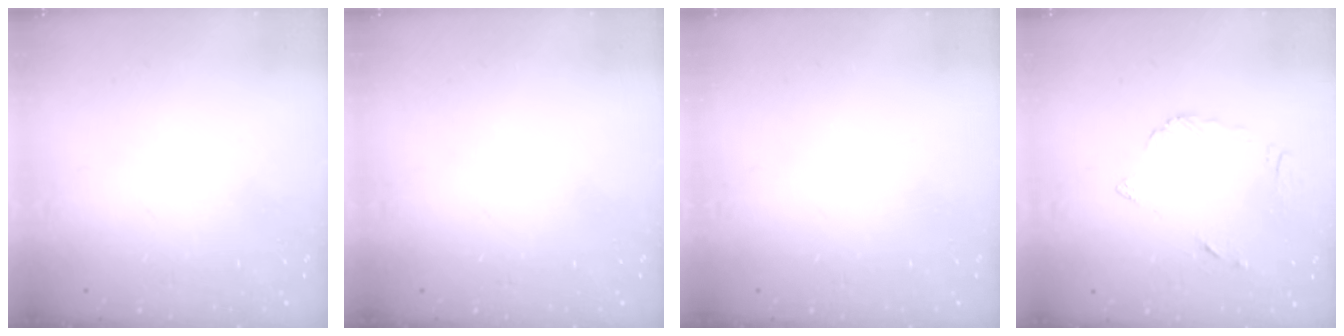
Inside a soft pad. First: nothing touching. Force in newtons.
{"total": 0.0}
{"total": 0.0}
{"total": 5.2, "press": 5.2, "slide": 0.5}